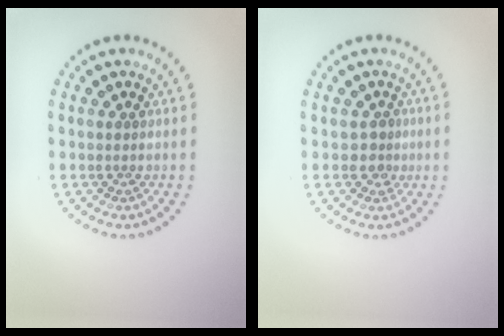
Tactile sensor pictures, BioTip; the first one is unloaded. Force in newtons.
{"total": 1.8, "press": 1.3, "slide": 1.2}